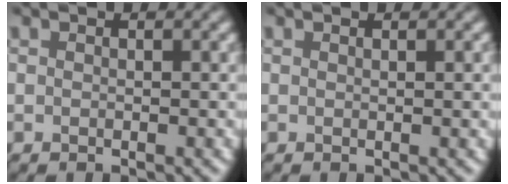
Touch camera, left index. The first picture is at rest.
{"total": 0.9, "force": [0.5, 0.2, 0.8], "torque": [-0.010, 0.002, 0.007]}